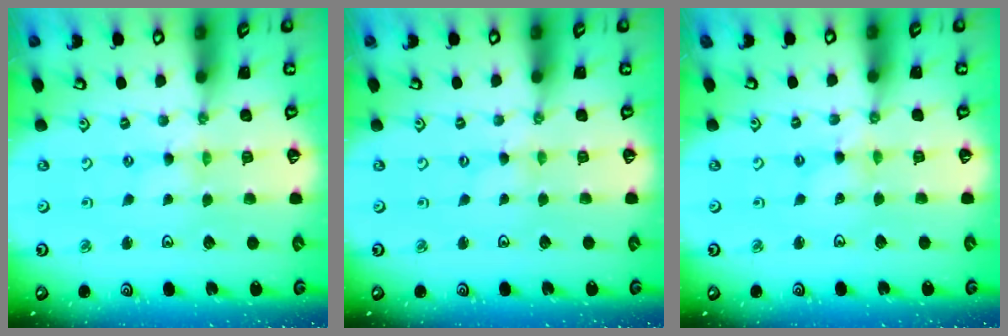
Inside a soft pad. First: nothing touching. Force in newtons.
{"total": 0.0}
{"total": 2.6, "press": 2.6, "slide": 0.3}